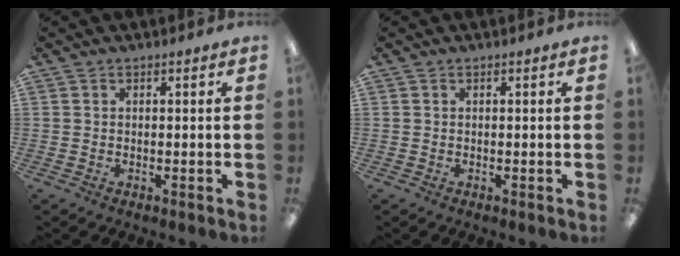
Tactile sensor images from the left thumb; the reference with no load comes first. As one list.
[{"total": 0.0}]